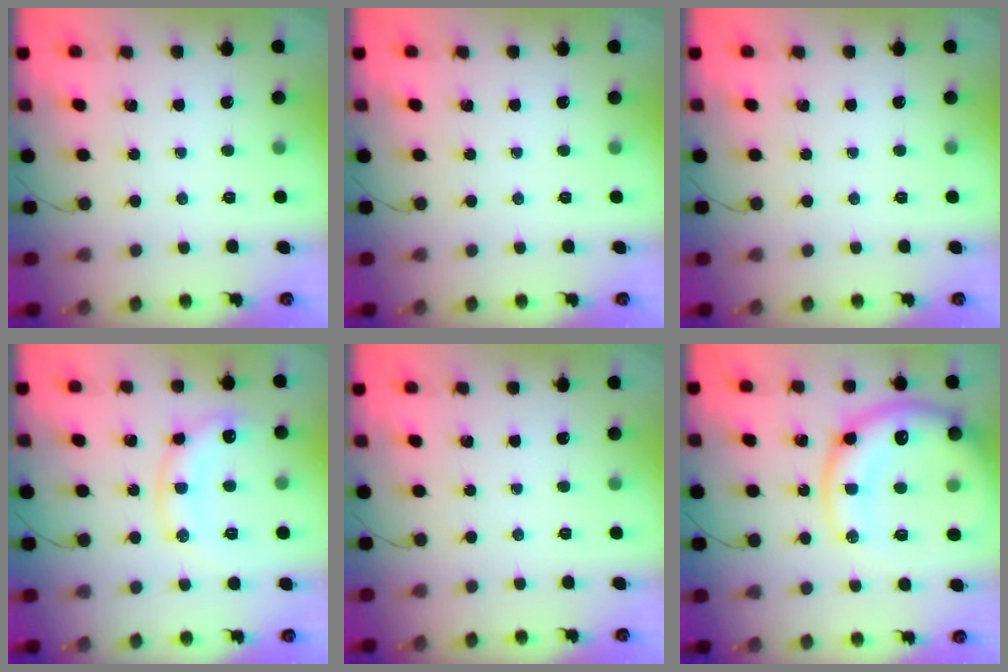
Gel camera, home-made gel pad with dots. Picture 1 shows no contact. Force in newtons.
{"total": 0.0}
{"total": 0.0}
{"total": 12.4, "press": 12.4, "slide": 0.8}
{"total": 0.0}
{"total": 18.7, "press": 18.3, "slide": 3.8}